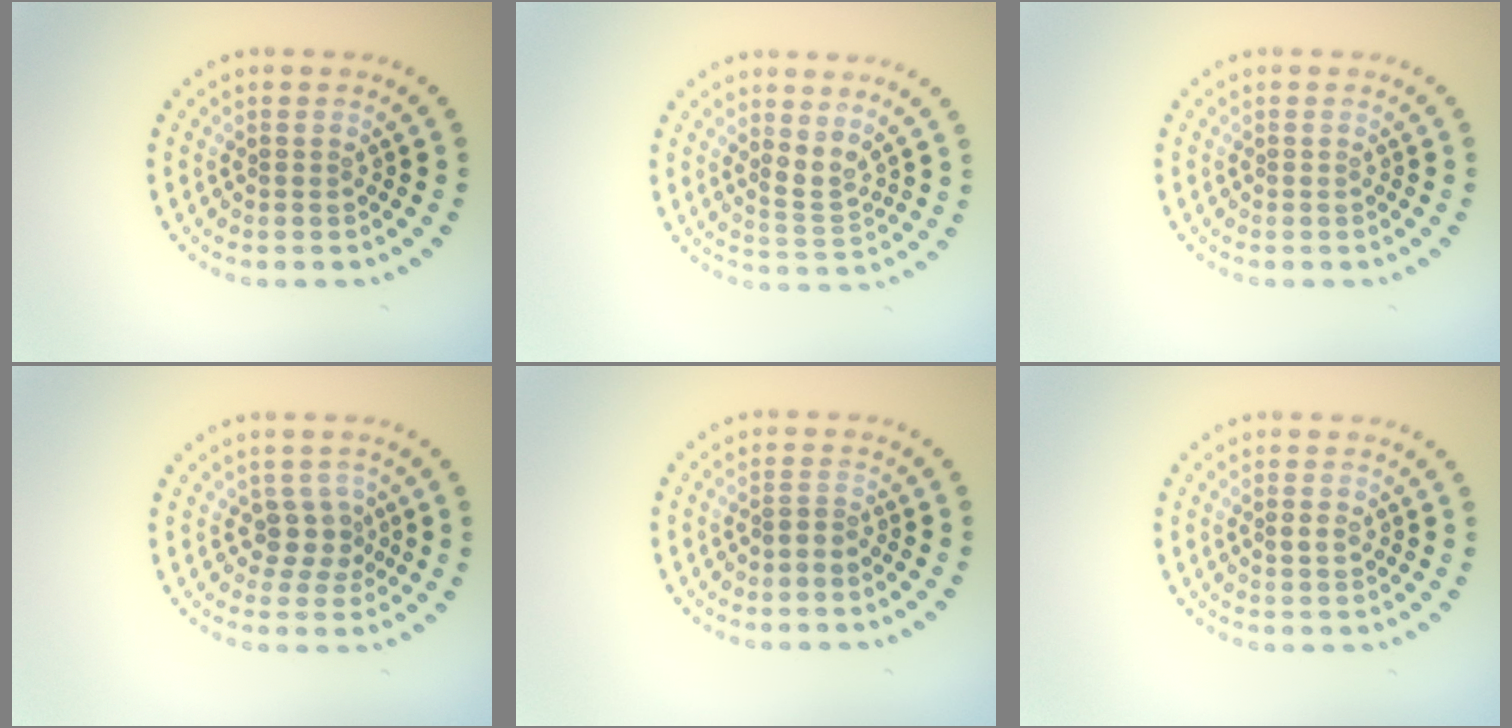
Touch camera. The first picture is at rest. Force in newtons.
{"total": 2.0, "press": 1.4, "slide": 1.4}
{"total": 0.0}
{"total": 2.6, "press": 2.0, "slide": 1.6}
{"total": 0.8, "press": 0.5, "slide": 0.6}
{"total": 1.0, "press": 1.0, "slide": 0.1}